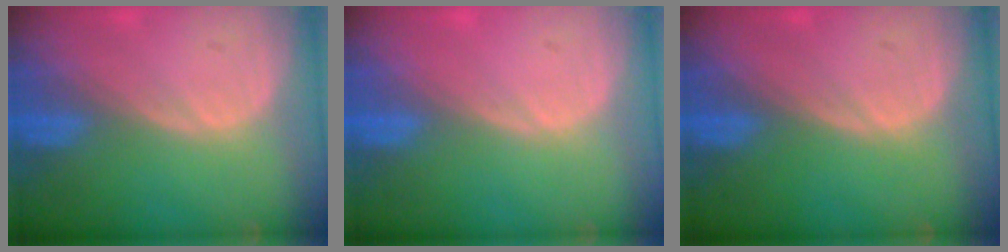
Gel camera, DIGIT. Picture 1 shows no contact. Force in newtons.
{"total": 0.0}
{"total": 0.0}